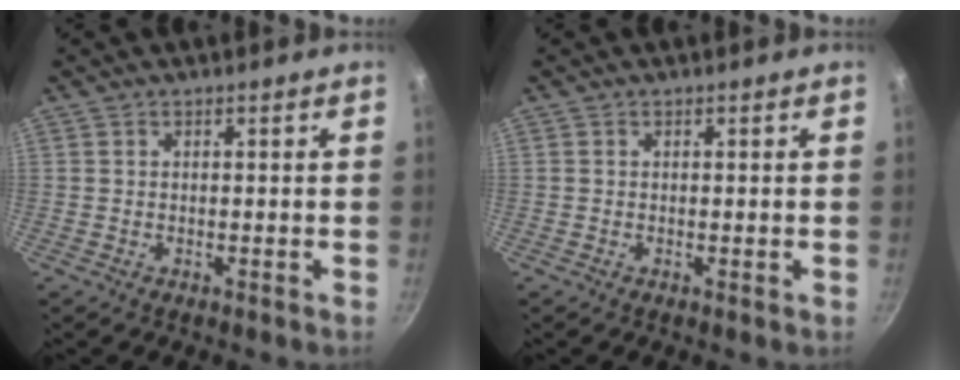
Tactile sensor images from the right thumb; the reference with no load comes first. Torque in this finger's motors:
{"motor_torque": [0.22, -0.02, 0.22, -0.04, 0.02]}